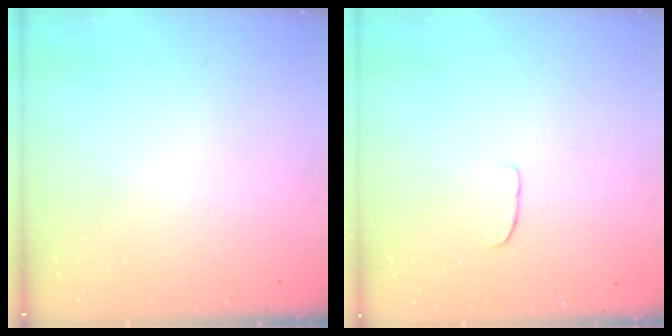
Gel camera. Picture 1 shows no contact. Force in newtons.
{"total": 5.4, "press": 5.4, "slide": 0.4}